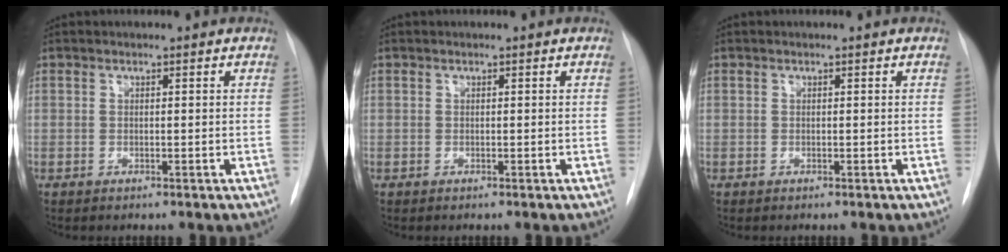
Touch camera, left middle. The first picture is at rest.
{"total": 0.0}
{"total": 0.0}